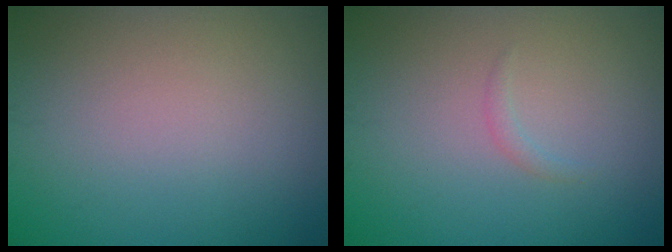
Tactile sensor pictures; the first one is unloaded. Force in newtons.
{"total": 0.7, "press": 0.6, "slide": 0.1}